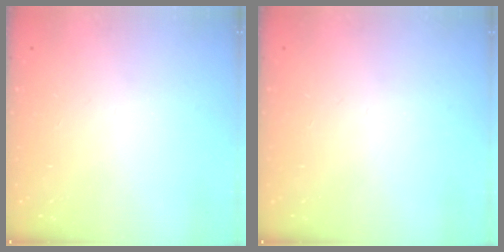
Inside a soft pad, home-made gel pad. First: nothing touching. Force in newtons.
{"total": 0.0}